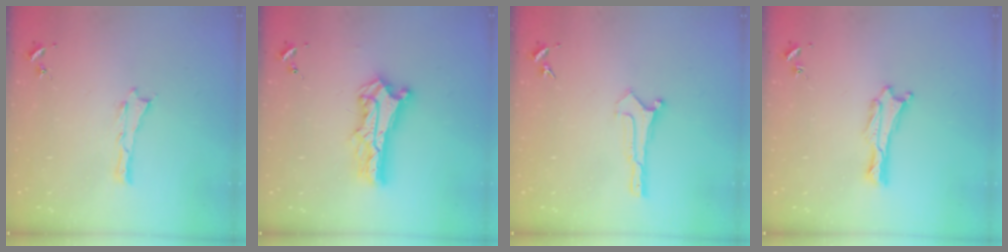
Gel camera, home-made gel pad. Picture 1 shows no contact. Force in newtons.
{"total": 8.8, "press": 8.8, "slide": 0.7}
{"total": 0.0}
{"total": 0.6, "press": 0.6, "slide": 0.2}